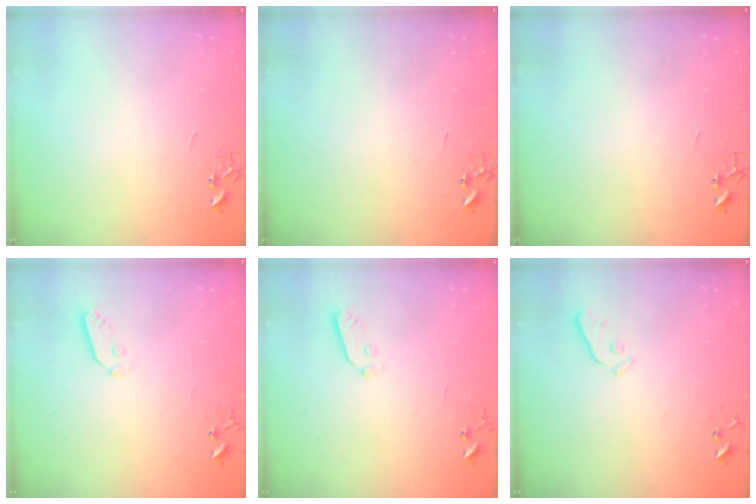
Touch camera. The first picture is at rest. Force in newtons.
{"total": 0.0}
{"total": 0.0}
{"total": 3.6, "press": 3.6, "slide": 0.6}
{"total": 3.6, "press": 3.6, "slide": 0.6}
{"total": 4.0, "press": 4.0, "slide": 0.5}